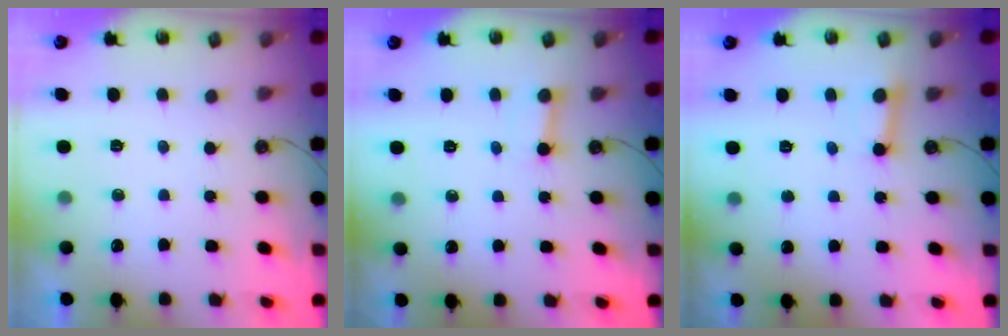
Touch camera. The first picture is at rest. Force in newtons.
{"total": 3.0, "press": 3.0, "slide": 0.5}
{"total": 3.2, "press": 3.1, "slide": 0.2}